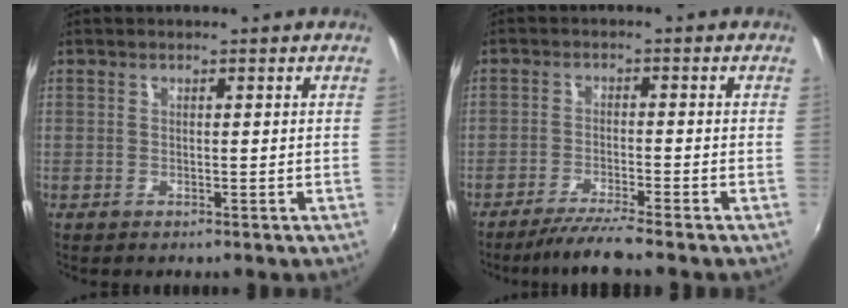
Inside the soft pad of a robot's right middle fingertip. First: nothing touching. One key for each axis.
{"total": 5.8, "fx": -5.1, "fy": -0.9, "fz": 2.7, "tx": -0.067, "ty": -0.011, "tz": -0.090}